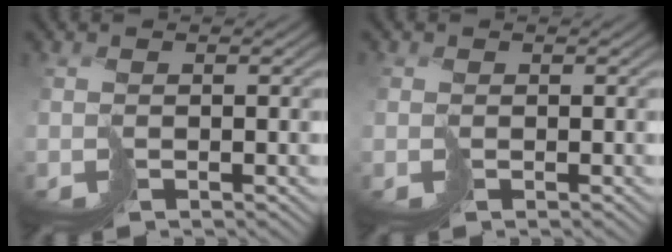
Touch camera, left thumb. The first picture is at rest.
{"total": 0.8, "force": [0.3, 0.7, -0.3], "torque": [0.007, -0.002, -0.001]}